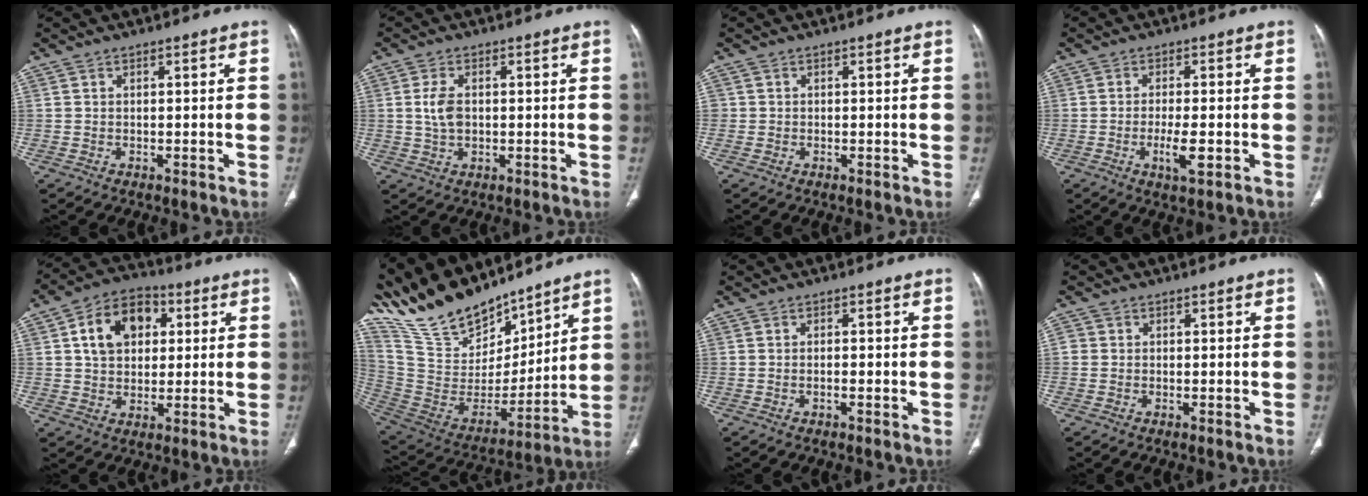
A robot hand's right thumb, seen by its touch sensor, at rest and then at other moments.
{"total": 4.5, "force": [0.3, 2.8, 3.5], "torque": [-0.071, 0.002, 0.007]}
{"total": 0.6, "force": [-0.1, 0.6, 0.2], "torque": [0.003, 0.003, -0.002]}
{"total": 4.8, "force": [-1.3, 1.2, 4.4], "torque": [-0.085, -0.007, -0.023]}
{"total": 12.4, "force": [3.3, 8.9, 7.9], "torque": [-0.102, 0.006, 0.048]}
{"total": 23.0, "force": [20.0, 7.8, 8.3], "torque": [-0.126, -0.089, 0.378]}
{"total": 0.9, "force": [-0.3, 0.3, 0.8], "torque": [-0.019, 0.008, -0.002]}
{"total": 1.2, "force": [-0.1, 1.1, 0.3], "torque": [0.003, 0.002, -0.004]}